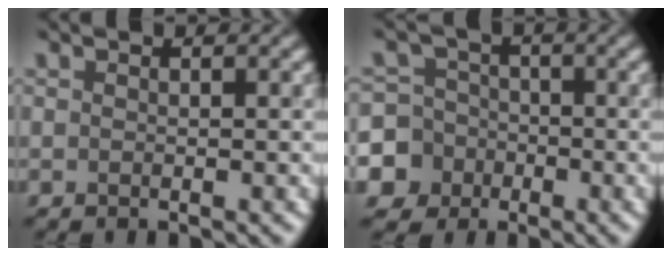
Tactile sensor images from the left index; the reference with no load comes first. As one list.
[{"total": 8.5, "force": [-3.4, 7.6, 1.2], "torque": [-0.032, -0.012, -0.090]}]